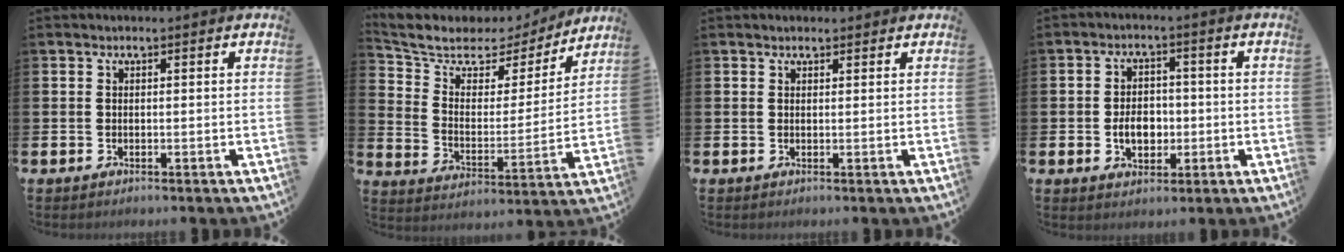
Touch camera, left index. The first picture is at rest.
{"total": 7.1, "force": [6.0, 3.5, 1.6], "torque": [-0.079, -0.040, 0.101]}
{"total": 1.0, "force": [0.9, 0.4, 0.1], "torque": [0.005, 0.003, 0.015]}
{"total": 4.5, "force": [-0.7, 3.3, 3.0], "torque": [-0.038, -0.001, -0.021]}